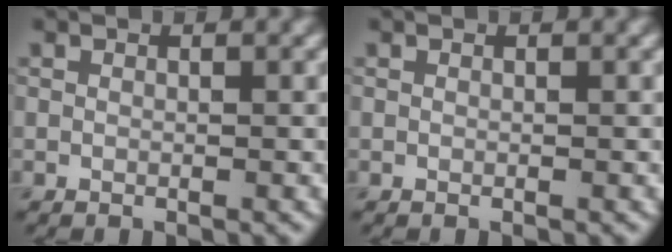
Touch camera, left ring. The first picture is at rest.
{"total": 0.0}